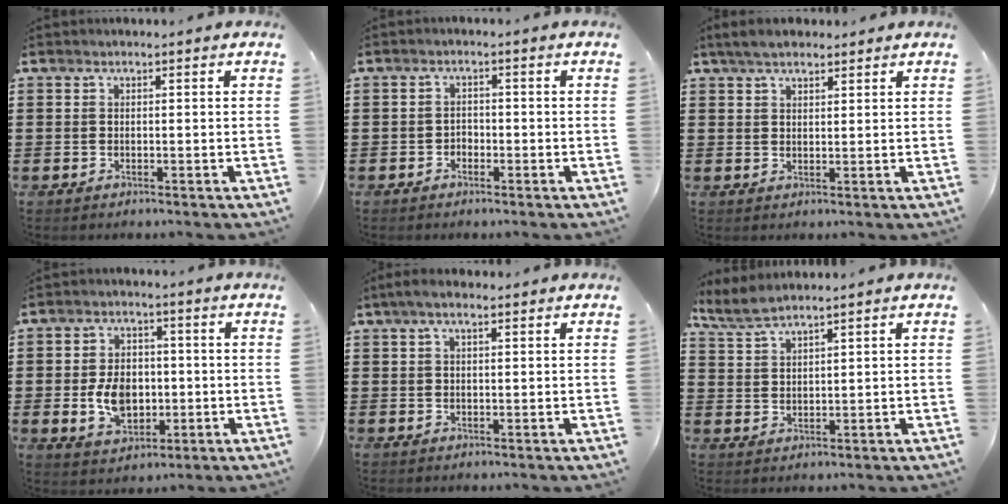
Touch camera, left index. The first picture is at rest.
{"total": 1.4, "force": [-1.1, 0.8, 0.4], "torque": [-0.013, 0.001, -0.026]}
{"total": 3.1, "force": [2.5, 1.2, 1.5], "torque": [-0.036, 0.004, 0.046]}
{"total": 7.1, "force": [-0.8, 5.0, 5.0], "torque": [-0.102, -0.001, -0.022]}
{"total": 2.7, "force": [1.3, 0.9, 2.2], "torque": [-0.044, 0.006, 0.022]}
{"total": 3.3, "force": [2.9, 0.3, 1.6], "torque": [-0.039, -0.003, 0.054]}